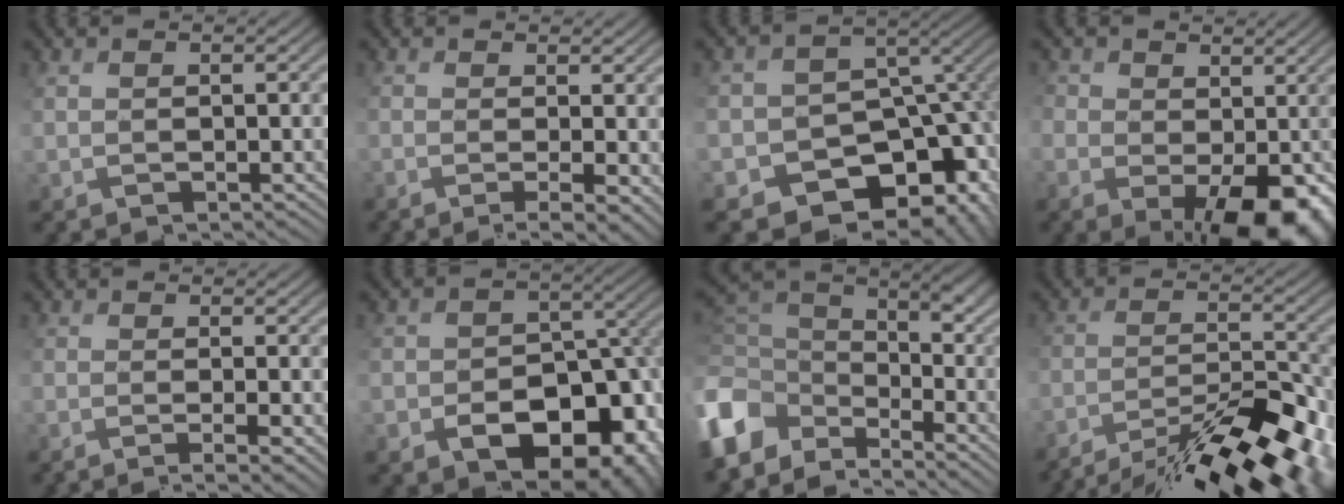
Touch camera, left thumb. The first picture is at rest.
{"total": 5.6, "force": [-1.2, 1.5, 5.2], "torque": [-0.092, -0.011, -0.020]}
{"total": 14.9, "force": [-7.9, 10.5, 7.2], "torque": [-0.124, -0.017, -0.099]}
{"total": 11.9, "force": [-2.0, 8.2, 8.3], "torque": [-0.165, -0.039, -0.014]}
{"total": 4.4, "force": [-1.3, 1.0, 4.0], "torque": [-0.069, -0.010, -0.027]}
{"total": 17.0, "force": [-8.0, 12.4, 8.5], "torque": [-0.112, -0.035, -0.120]}
{"total": 10.6, "force": [-5.1, 7.1, 5.9], "torque": [-0.165, -0.021, -0.108]}
{"total": 14.4, "force": [-12.1, 4.1, 6.6], "torque": [-0.109, -0.017, -0.168]}